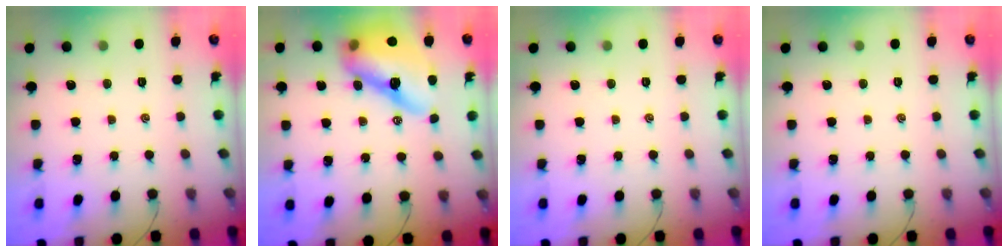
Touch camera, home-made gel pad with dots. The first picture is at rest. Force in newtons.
{"total": 16.8, "press": 16.0, "slide": 4.9}
{"total": 0.0}
{"total": 0.0}